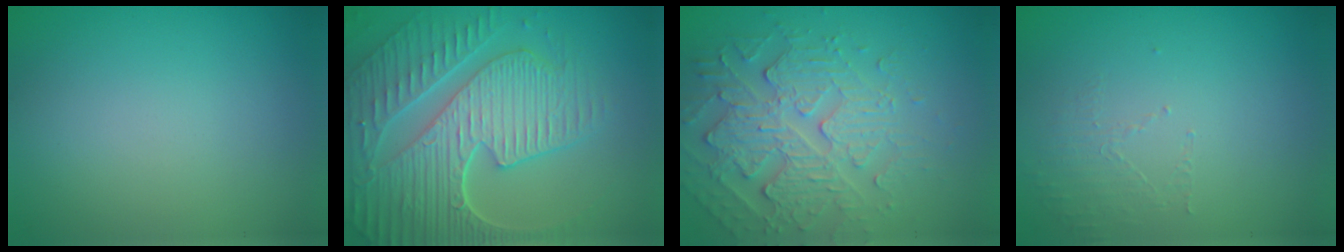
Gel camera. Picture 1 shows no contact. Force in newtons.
{"total": 9.2, "press": 6.6, "slide": 6.4}
{"total": 4.7, "press": 4.1, "slide": 2.3}
{"total": 1.4, "press": 0.4, "slide": 1.4}